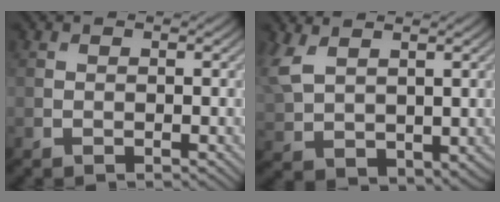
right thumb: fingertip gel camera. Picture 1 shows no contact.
{"total": 6.6, "force": [2.7, 3.8, 4.7], "torque": [-0.134, -0.007, 0.065]}